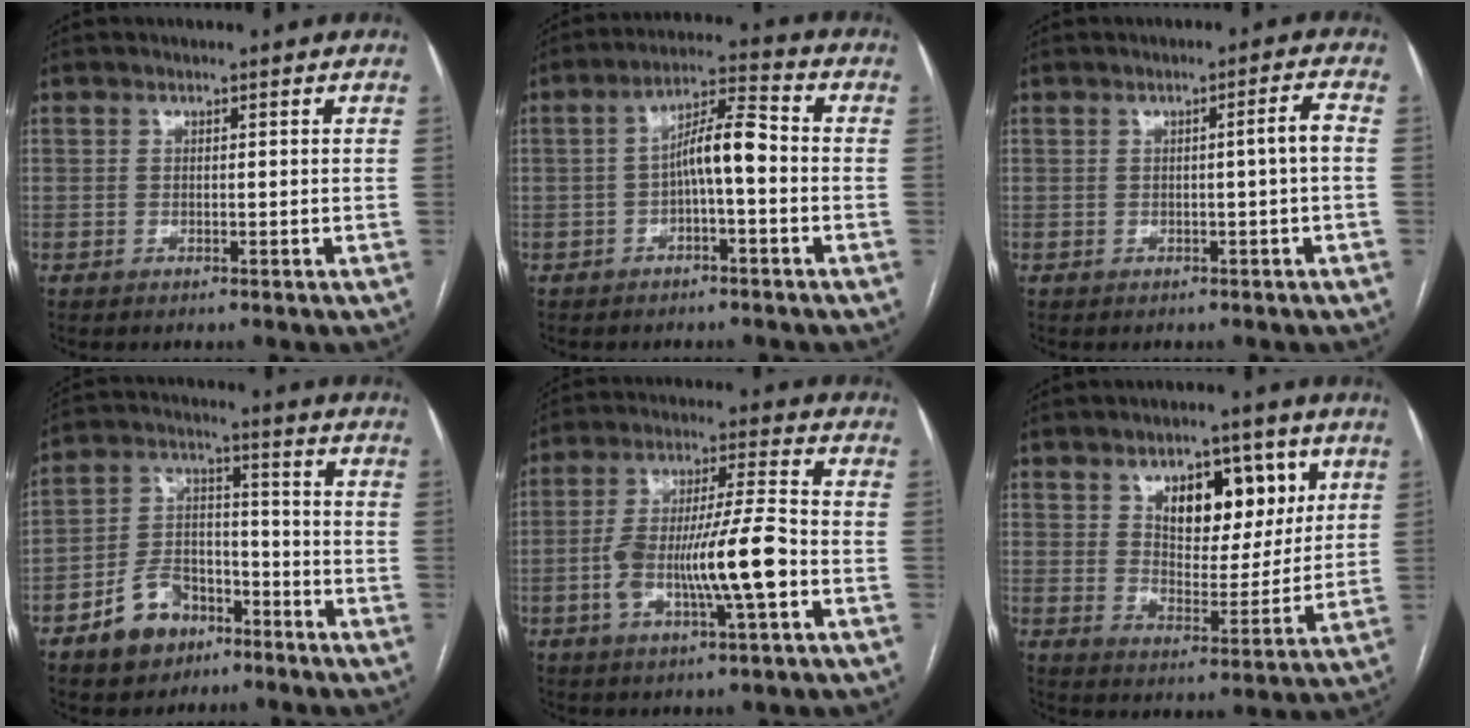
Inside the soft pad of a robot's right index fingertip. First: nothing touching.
{"total": 7.0, "force": [-1.1, 1.3, 6.8], "torque": [-0.119, 0.028, -0.021]}
{"total": 2.5, "force": [-0.3, -0.5, 2.4], "torque": [-0.030, 0.003, -0.003]}
{"total": 10.0, "force": [-5.9, 6.5, 4.6], "torque": [-0.093, 0.023, -0.098]}
{"total": 13.4, "force": [-3.3, 1.3, 12.9], "torque": [-0.241, 0.009, -0.058]}
{"total": 11.9, "force": [5.2, 5.9, 9.0], "torque": [-0.126, 0.010, 0.088]}